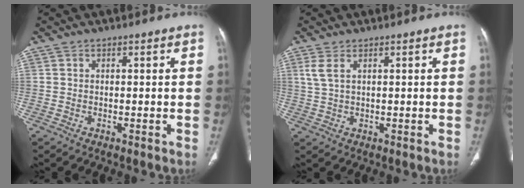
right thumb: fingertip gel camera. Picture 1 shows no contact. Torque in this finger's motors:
{"motor_torque": [-0.51, 0.02, 0.60, -0.18, 0.12]}